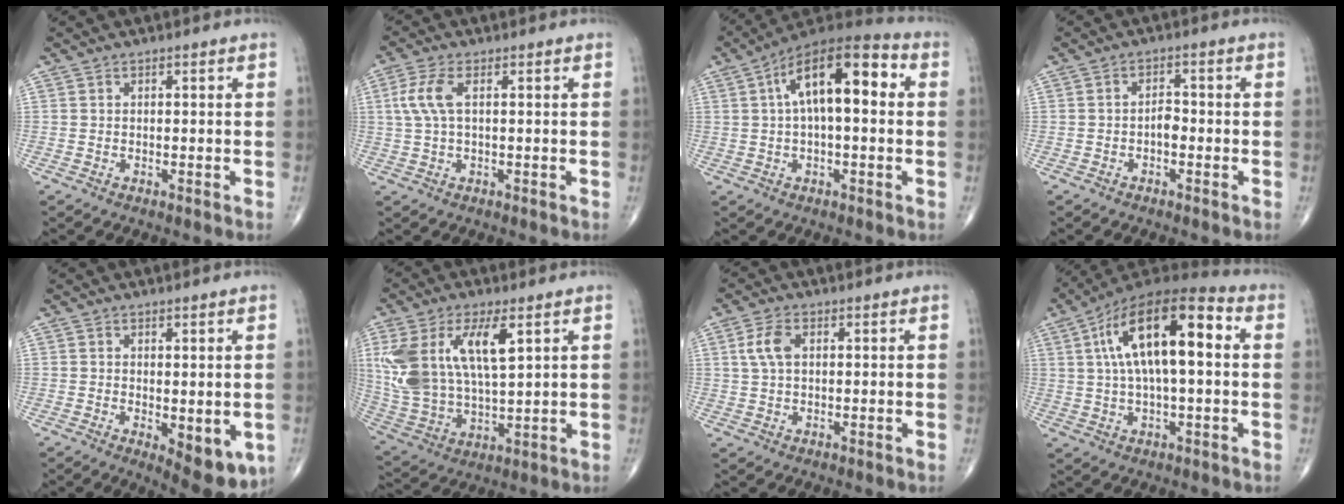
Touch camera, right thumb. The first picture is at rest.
{"total": 5.5, "force": [1.1, 2.2, 4.9], "torque": [-0.130, 0.015, 0.023]}
{"total": 15.9, "force": [3.2, 6.7, 14.0], "torque": [-0.215, 0.039, 0.043]}
{"total": 2.3, "force": [-0.8, 1.3, 1.7], "torque": [-0.017, 0.011, -0.018]}
{"total": 8.8, "force": [-2.2, 3.7, 7.7], "torque": [-0.083, -0.017, -0.021]}
{"total": 18.1, "force": [6.2, 8.3, 14.9], "torque": [-0.305, -0.016, 0.126]}
{"total": 4.6, "force": [1.1, 2.6, 3.6], "torque": [-0.080, 0.006, 0.020]}
{"total": 19.1, "force": [3.7, 7.5, 17.2], "torque": [-0.294, 0.031, 0.052]}